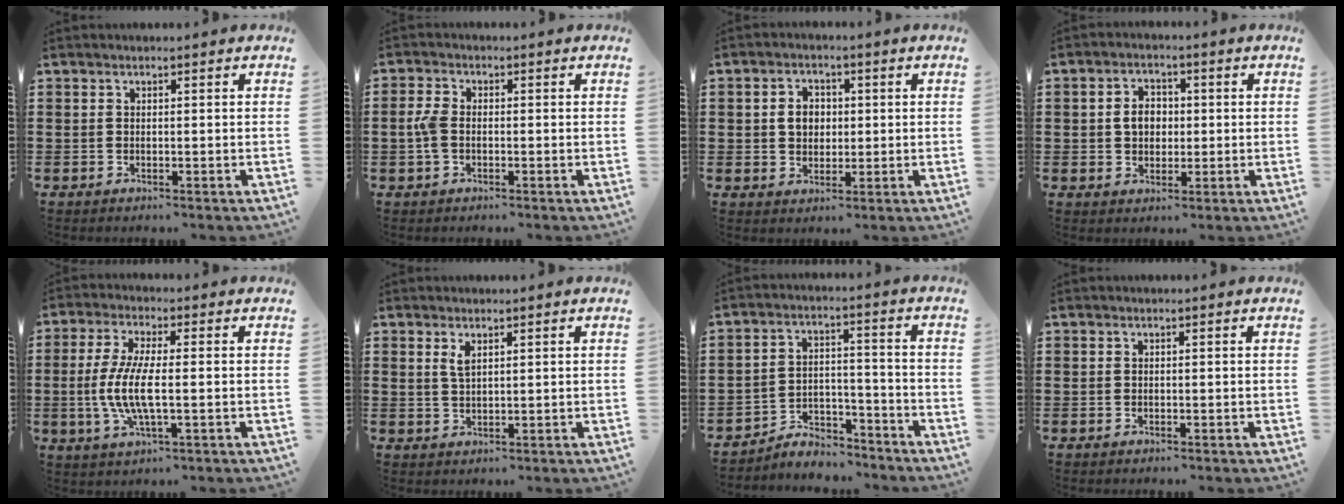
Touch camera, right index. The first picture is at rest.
{"total": 3.4, "force": [-0.6, 2.0, 2.7], "torque": [-0.073, -0.004, -0.017]}
{"total": 3.9, "force": [0.1, 3.1, 2.3], "torque": [-0.054, 0.013, -0.002]}
{"total": 3.9, "force": [-0.1, 3.1, 2.5], "torque": [-0.048, 0.008, -0.007]}
{"total": 7.5, "force": [-1.2, 2.1, 7.1], "torque": [-0.166, -0.013, -0.032]}
{"total": 2.1, "force": [1.2, 0.8, 1.6], "torque": [-0.035, 0.004, 0.020]}
{"total": 5.4, "force": [-5.2, 1.5, 0.7], "torque": [-0.021, 0.012, -0.105]}
{"total": 0.0}